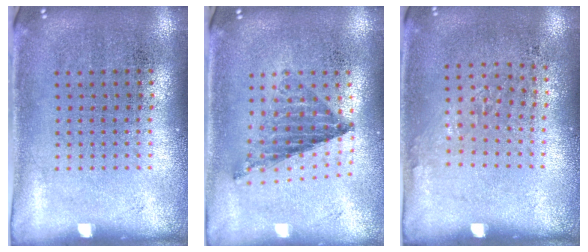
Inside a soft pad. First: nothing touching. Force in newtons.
{"total": 0.8, "press": 0.8, "slide": 0.1}
{"total": 0.9, "press": 0.7, "slide": 0.7}